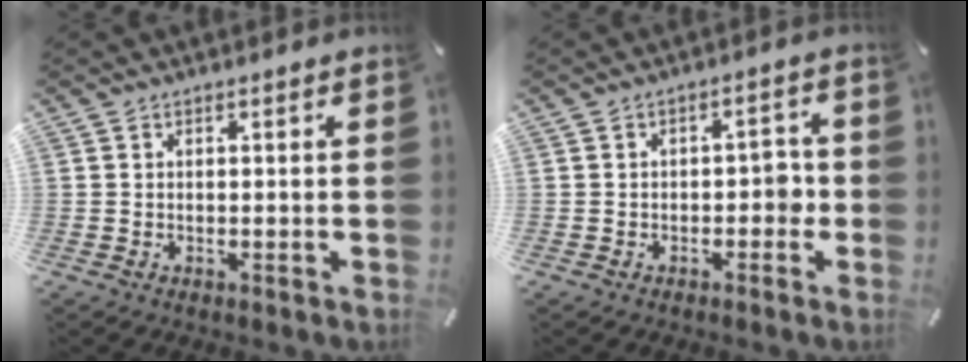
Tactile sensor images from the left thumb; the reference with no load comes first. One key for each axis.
{"total": 4.2, "fx": -1.2, "fy": 2.4, "fz": 3.2, "tx": -0.048, "ty": 0.011, "tz": -0.025}